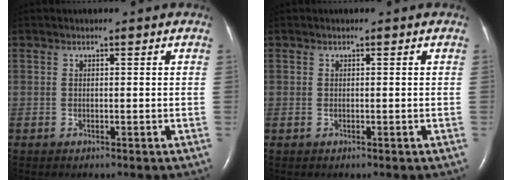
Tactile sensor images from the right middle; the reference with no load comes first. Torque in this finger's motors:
{"motor_torque": [0.01, 0.01, 0.01, -0.02]}